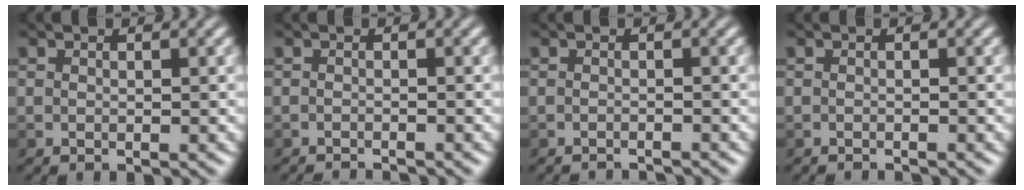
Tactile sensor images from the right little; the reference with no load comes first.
{"total": 2.5, "force": [-2.3, 0.3, 0.8], "torque": [-0.007, -0.002, -0.038]}
{"total": 2.6, "force": [-2.5, 0.2, 0.6], "torque": [-0.002, -0.001, -0.039]}
{"total": 1.5, "force": [-1.4, 0.3, 0.5], "torque": [0.008, -0.002, -0.023]}